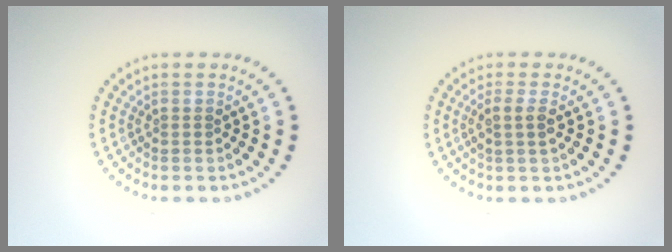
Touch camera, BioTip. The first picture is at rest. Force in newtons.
{"total": 1.6, "press": 1.4, "slide": 0.8}